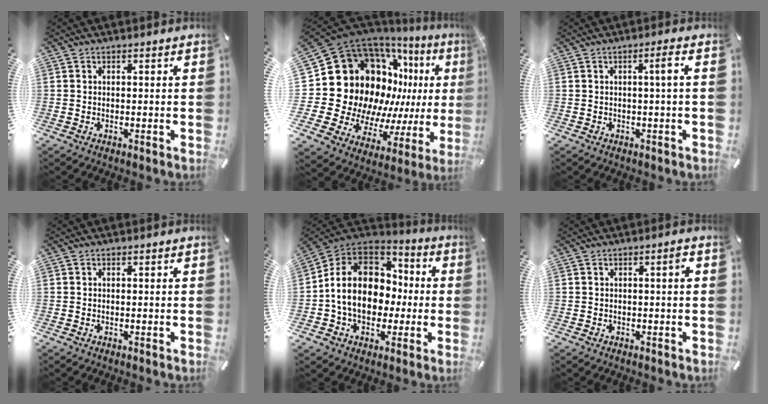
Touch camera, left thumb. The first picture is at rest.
{"total": 26.9, "force": [4.7, 21.2, 15.9], "torque": [-0.257, -0.111, 0.157]}
{"total": 3.3, "force": [0.4, 0.0, 3.3], "torque": [-0.056, -0.002, 0.001]}
{"total": 0.0}
{"total": 15.0, "force": [-1.0, 12.5, 8.1], "torque": [-0.176, 0.019, -0.012]}
{"total": 1.8, "force": [0.2, 0.2, 1.8], "torque": [-0.034, 0.002, 0.002]}